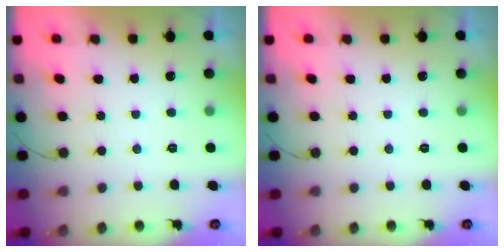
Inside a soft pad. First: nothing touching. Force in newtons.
{"total": 0.0}